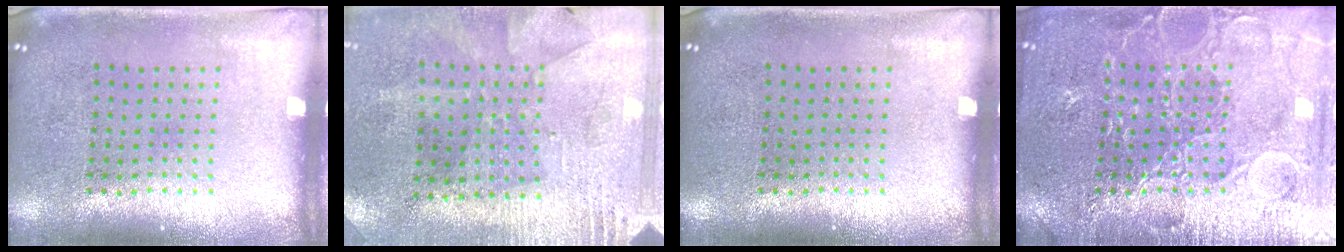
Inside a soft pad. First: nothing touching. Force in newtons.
{"total": 2.7, "press": 2.2, "slide": 1.5}
{"total": 0.0}
{"total": 5.9, "press": 5.9, "slide": 0.7}